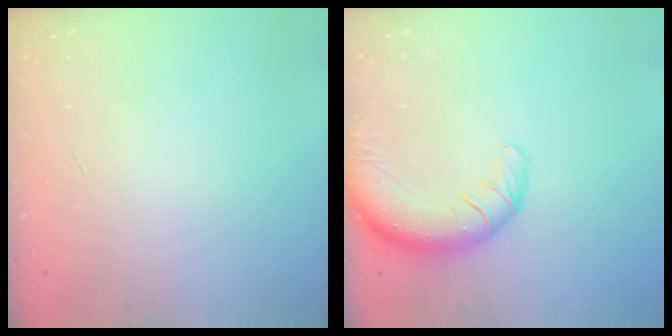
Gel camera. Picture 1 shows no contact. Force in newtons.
{"total": 11.9, "press": 11.5, "slide": 3.1}